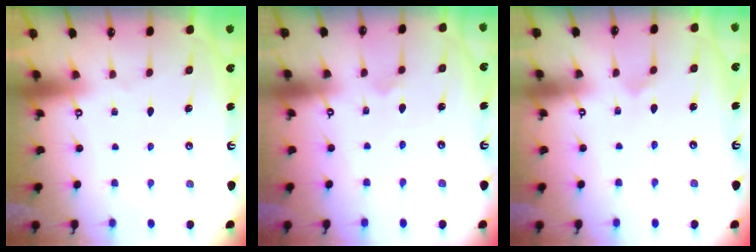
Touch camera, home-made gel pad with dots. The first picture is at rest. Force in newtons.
{"total": 3.2, "press": 3.2, "slide": 0.1}
{"total": 1.9, "press": 1.9, "slide": 0.1}